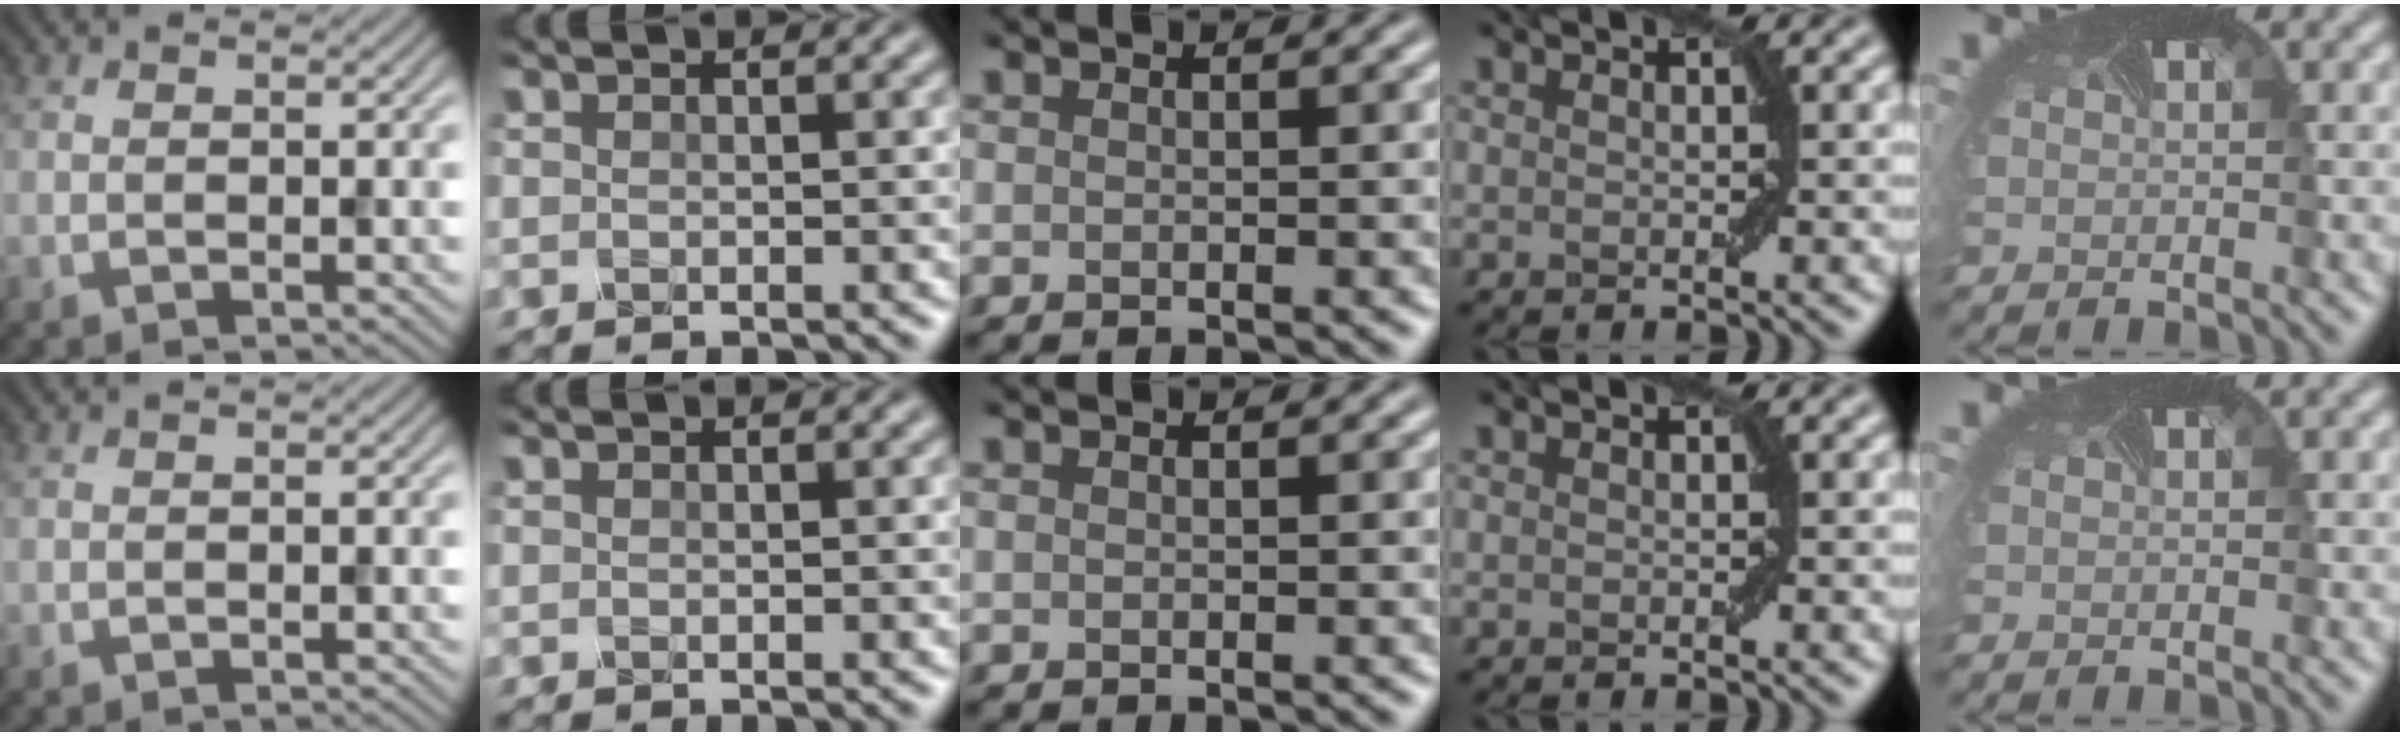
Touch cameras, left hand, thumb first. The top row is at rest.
{}